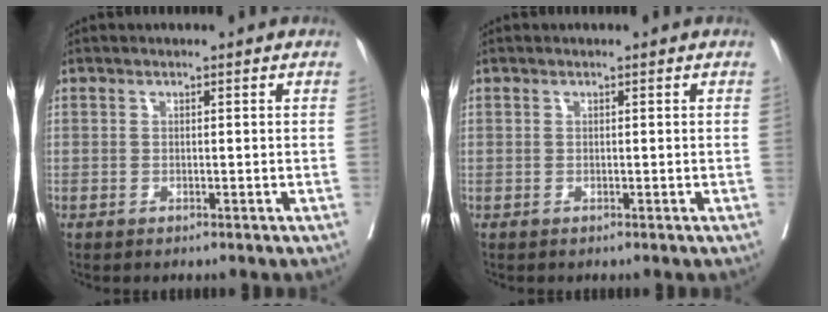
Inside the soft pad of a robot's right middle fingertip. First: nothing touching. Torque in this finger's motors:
{"motor_torque": [-0.43, 0.18, -0.17, -0.05]}